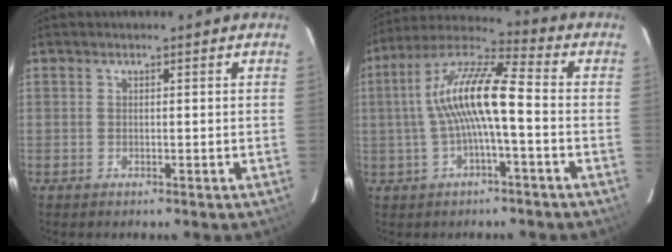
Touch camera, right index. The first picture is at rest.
{"total": 12.7, "force": [-0.9, 2.3, 12.5], "torque": [-0.242, 0.022, -0.021]}